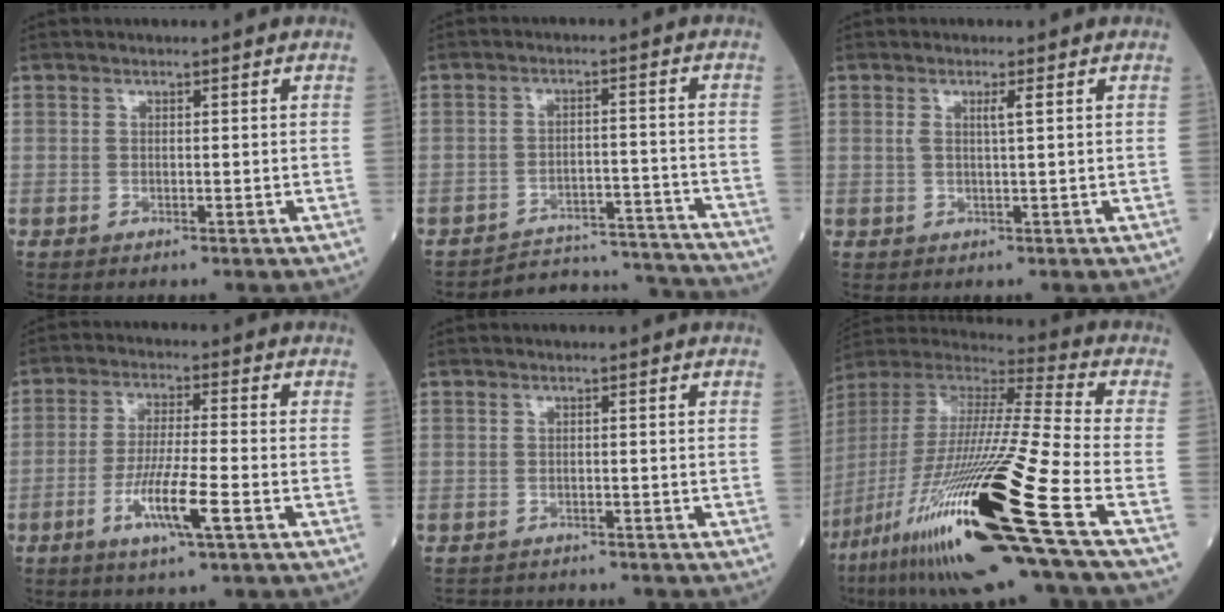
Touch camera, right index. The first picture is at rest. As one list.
[{"total": 12.9, "force": [-12.9, 0.9, -0.4], "torque": [0.018, 0.032, -0.170]}, {"total": 1.5, "force": [0.6, -0.2, 1.4], "torque": [-0.027, 0.002, 0.011]}, {"total": 8.0, "force": [-3.4, 0.1, 7.3], "torque": [-0.143, -0.011, -0.061]}, {"total": 3.7, "force": [-3.4, 1.3, 0.3], "torque": [-0.002, -0.003, -0.050]}, {"total": 32.7, "force": [-15.1, 1.1, 28.9], "torque": [-0.561, -0.067, -0.280]}]